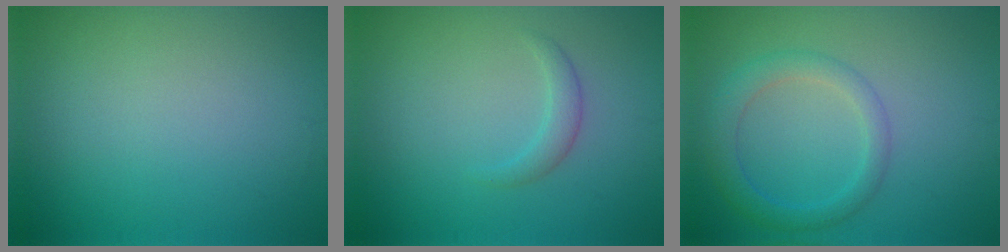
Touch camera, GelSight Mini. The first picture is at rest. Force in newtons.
{"total": 1.4, "press": 1.4, "slide": 0.1}
{"total": 3.0, "press": 3.0, "slide": 0.2}